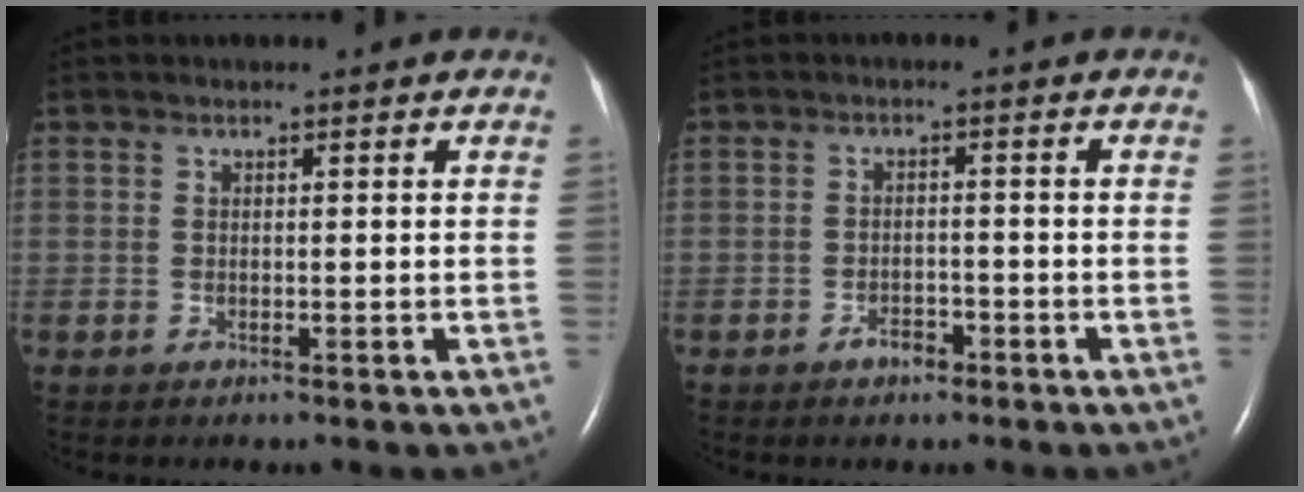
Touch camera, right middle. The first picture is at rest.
{"total": 2.3, "force": [-1.6, 1.2, 1.2], "torque": [-0.020, 0.004, -0.025]}